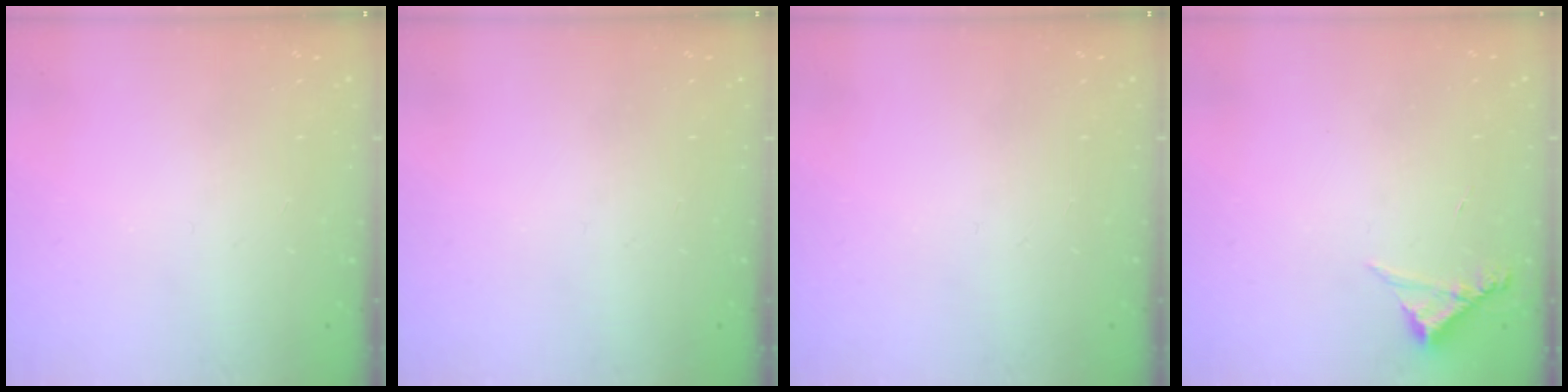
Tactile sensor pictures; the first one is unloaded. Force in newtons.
{"total": 0.0}
{"total": 0.0}
{"total": 4.5, "press": 4.5, "slide": 0.3}